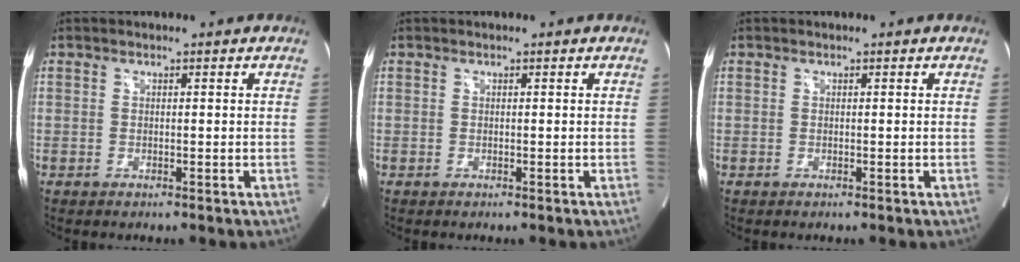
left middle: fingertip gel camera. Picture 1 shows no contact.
{"total": 0.0}
{"total": 0.0}